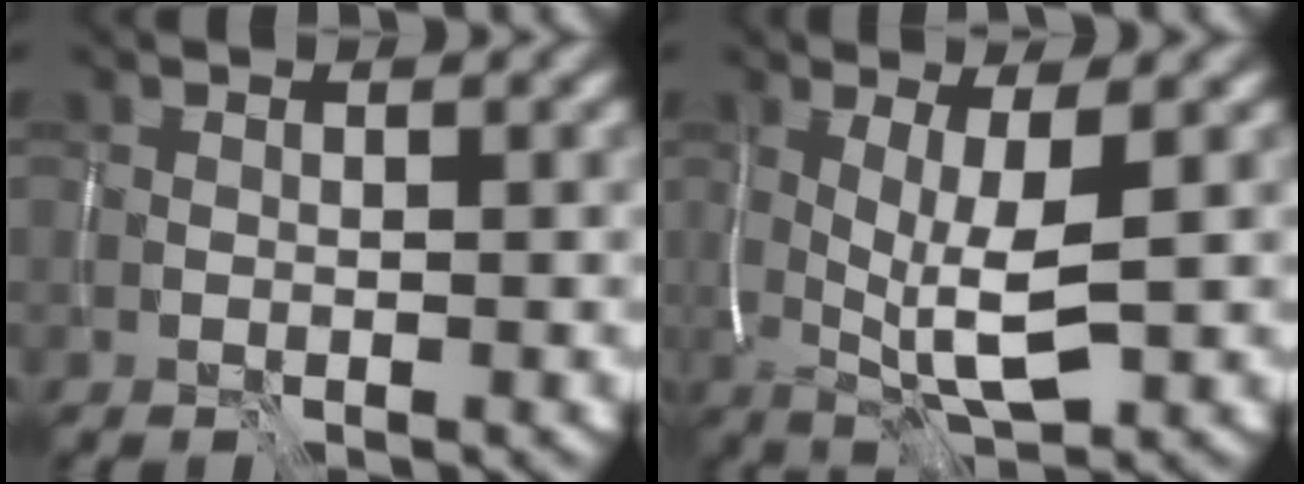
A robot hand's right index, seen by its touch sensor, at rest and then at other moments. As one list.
[{"total": 5.6, "force": [-0.2, 1.7, 5.4], "torque": [-0.106, -0.010, 0.001]}]